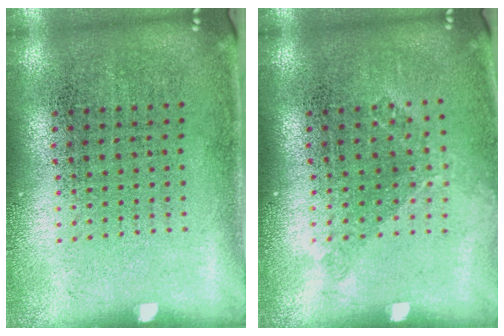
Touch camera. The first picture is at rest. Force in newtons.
{"total": 1.0, "press": 0.9, "slide": 0.5}